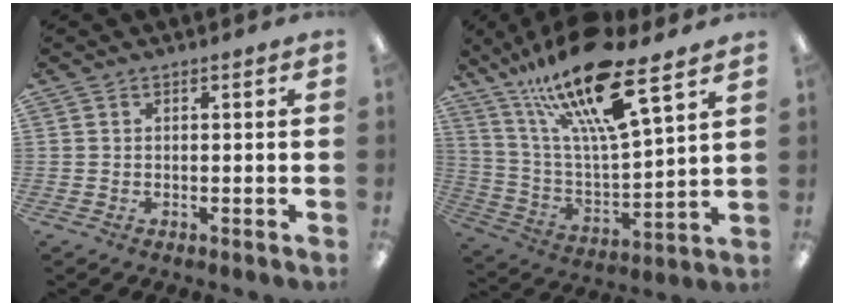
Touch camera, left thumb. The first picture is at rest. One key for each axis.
{"total": 21.7, "fx": 15.0, "fy": 5.1, "fz": 14.9, "tx": -0.272, "ty": -0.077, "tz": 0.248}